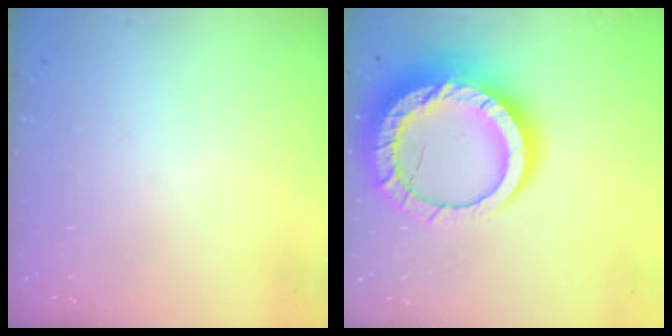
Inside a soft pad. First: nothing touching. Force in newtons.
{"total": 25.6, "press": 25.5, "slide": 2.2}